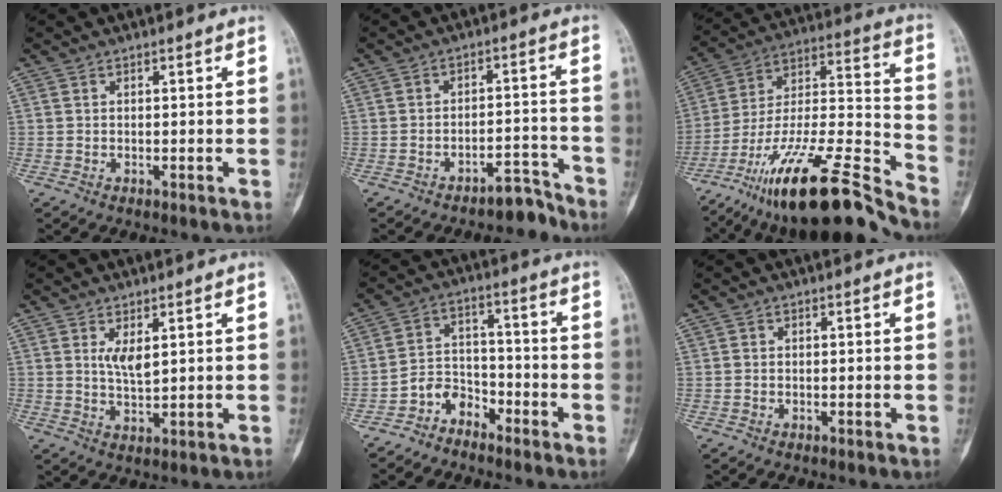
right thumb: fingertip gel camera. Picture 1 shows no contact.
{"total": 5.0, "force": [-4.5, 1.9, 1.3], "torque": [-0.002, 0.064, -0.064]}
{"total": 25.6, "force": [-18.7, 4.9, 16.7], "torque": [-0.271, 0.084, -0.323]}
{"total": 3.5, "force": [1.4, 1.1, 3.0], "torque": [-0.055, -0.017, 0.031]}
{"total": 5.8, "force": [-4.4, 3.5, 1.2], "torque": [0.002, 0.052, -0.090]}
{"total": 0.0}